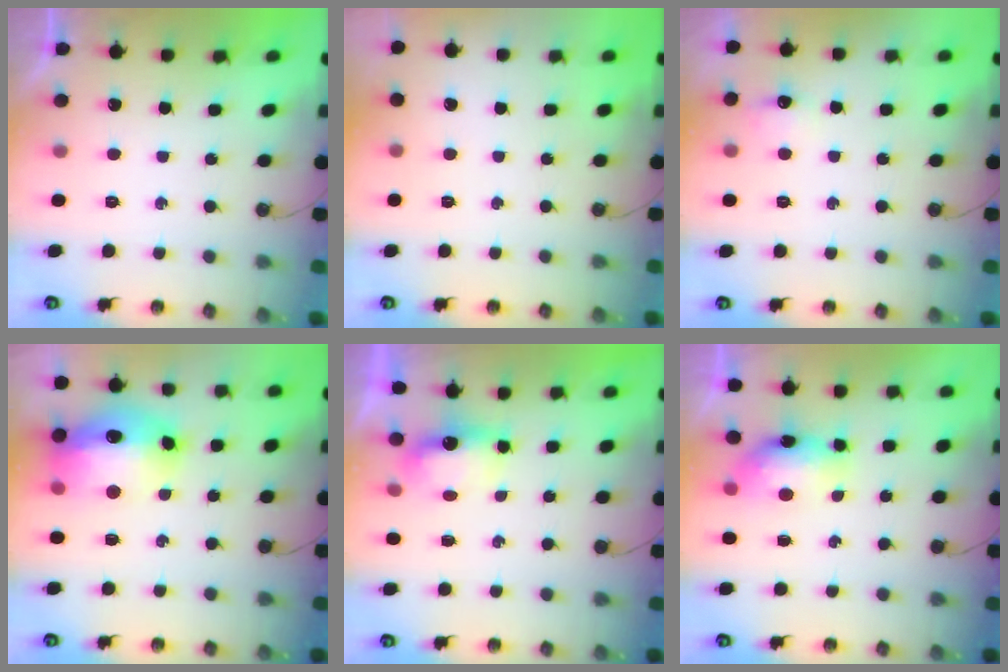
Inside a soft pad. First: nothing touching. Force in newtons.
{"total": 0.0}
{"total": 5.3, "press": 5.3, "slide": 0.7}
{"total": 18.3, "press": 18.3, "slide": 1.7}
{"total": 4.9, "press": 4.8, "slide": 0.6}
{"total": 16.4, "press": 10.0, "slide": 13.0}